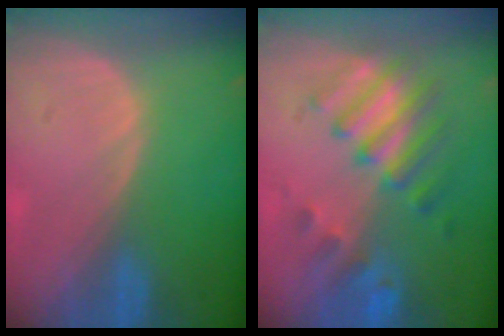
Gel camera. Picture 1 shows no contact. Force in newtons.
{"total": 7.9, "press": 7.6, "slide": 1.9}